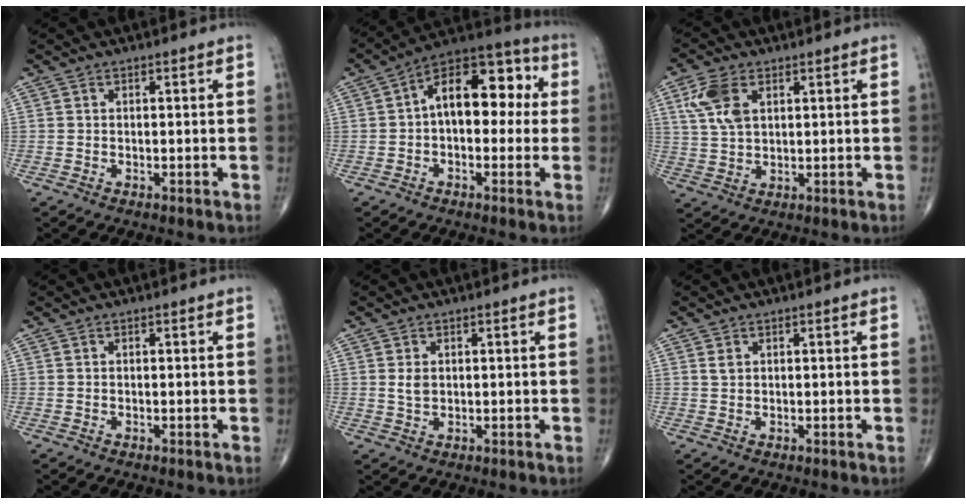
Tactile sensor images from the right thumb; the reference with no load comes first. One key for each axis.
{"total": 14.5, "fx": 1.3, "fy": 8.4, "fz": 11.8, "tx": -0.140, "ty": 0.047, "tz": 0.003}
{"total": 7.4, "fx": 2.8, "fy": 4.2, "fz": 5.4, "tx": -0.115, "ty": -0.001, "tz": 0.060}
{"total": 0.0}
{"total": 2.1, "fx": 0.5, "fy": 1.4, "fz": 1.5, "tx": -0.025, "ty": -0.004, "tz": 0.012}
{"total": 1.1, "fx": 0.6, "fy": 0.7, "fz": 0.6, "tx": -0.009, "ty": 0.000, "tz": 0.012}